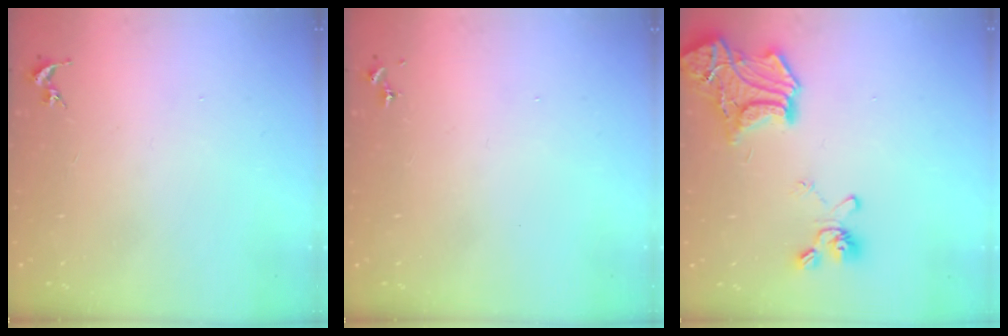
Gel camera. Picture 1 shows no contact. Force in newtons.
{"total": 0.0}
{"total": 19.7, "press": 19.6, "slide": 1.9}